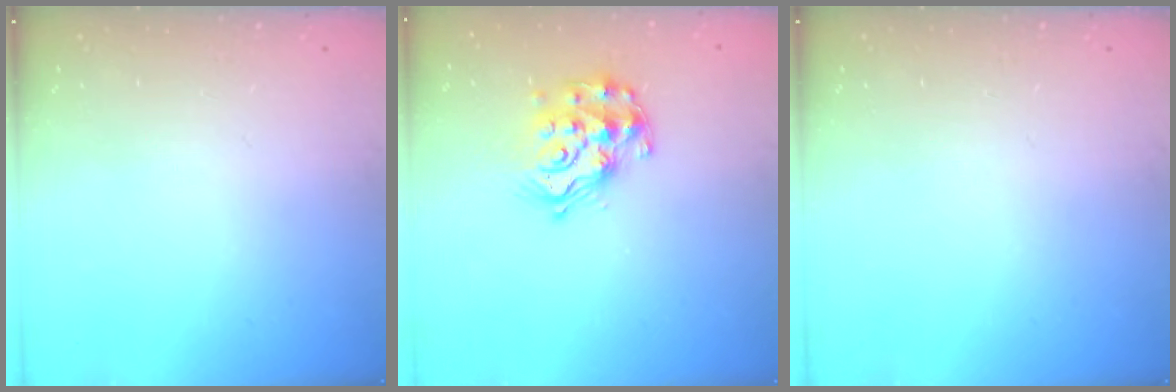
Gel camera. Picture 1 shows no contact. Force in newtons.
{"total": 15.5, "press": 15.5, "slide": 1.1}
{"total": 0.0}